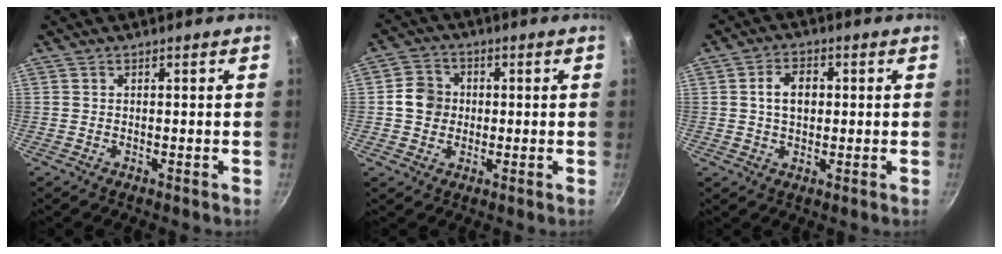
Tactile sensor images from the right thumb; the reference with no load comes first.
{"total": 6.2, "force": [0.0, 5.7, 2.5], "torque": [-0.017, 0.010, -0.012]}
{"total": 6.0, "force": [0.7, 4.1, 4.2], "torque": [-0.054, 0.009, 0.008]}